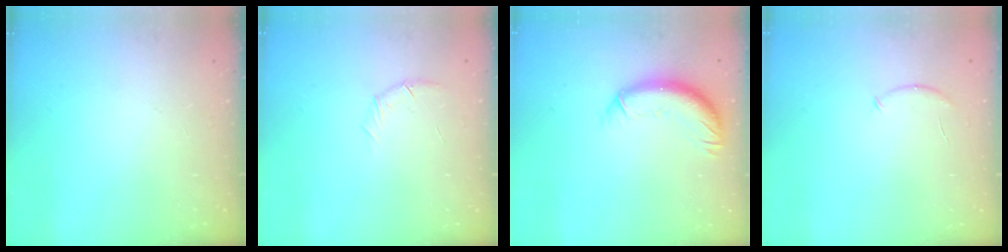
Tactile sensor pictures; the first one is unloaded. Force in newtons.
{"total": 6.3, "press": 6.1, "slide": 1.5}
{"total": 11.7, "press": 11.5, "slide": 2.1}
{"total": 5.8, "press": 5.7, "slide": 1.2}